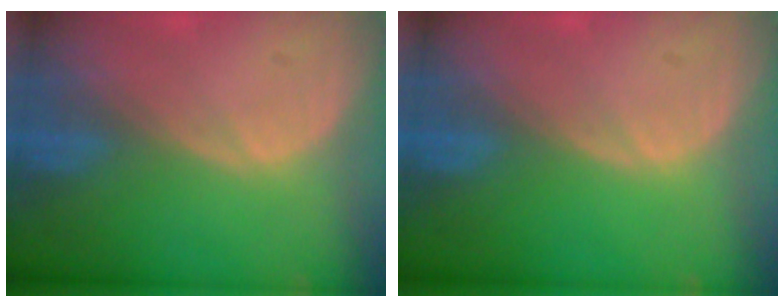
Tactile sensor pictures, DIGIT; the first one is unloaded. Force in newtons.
{"total": 0.0}